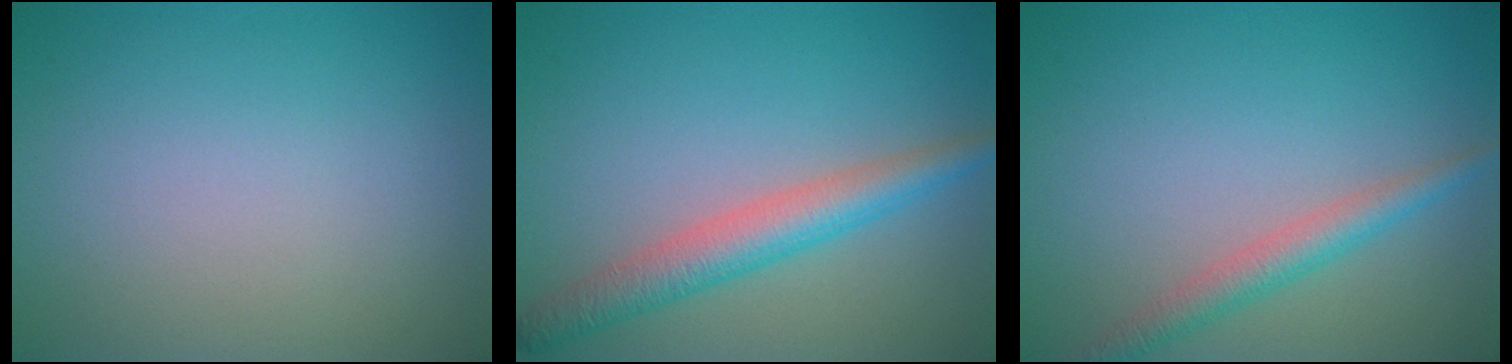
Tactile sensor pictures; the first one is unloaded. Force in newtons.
{"total": 4.2, "press": 4.2, "slide": 0.1}
{"total": 2.7, "press": 2.7, "slide": 0.1}